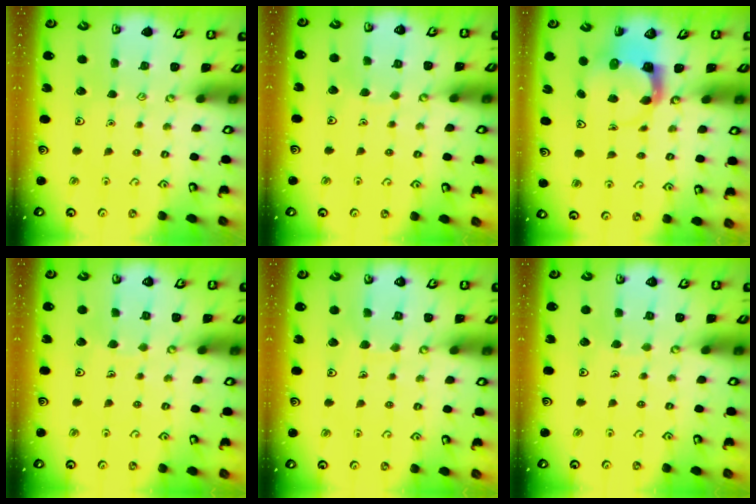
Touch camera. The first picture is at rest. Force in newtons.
{"total": 2.4, "press": 2.4, "slide": 0.2}
{"total": 3.7, "press": 3.6, "slide": 0.5}
{"total": 3.5, "press": 3.5, "slide": 0.2}
{"total": 6.1, "press": 6.1, "slide": 0.5}
{"total": 3.3, "press": 3.3, "slide": 0.2}